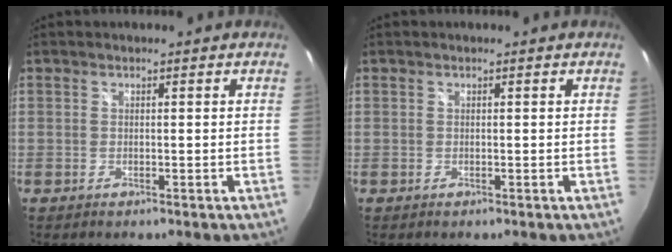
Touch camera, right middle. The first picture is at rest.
{"total": 0.0}